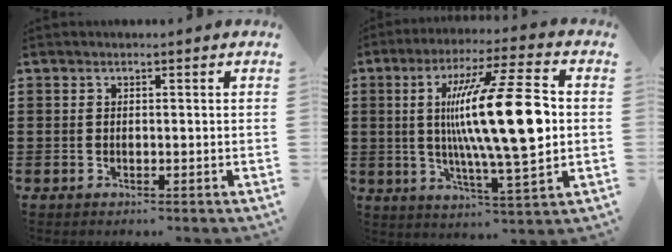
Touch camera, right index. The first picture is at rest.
{"total": 17.4, "force": [1.3, 2.9, 17.1], "torque": [-0.292, 0.001, 0.017]}